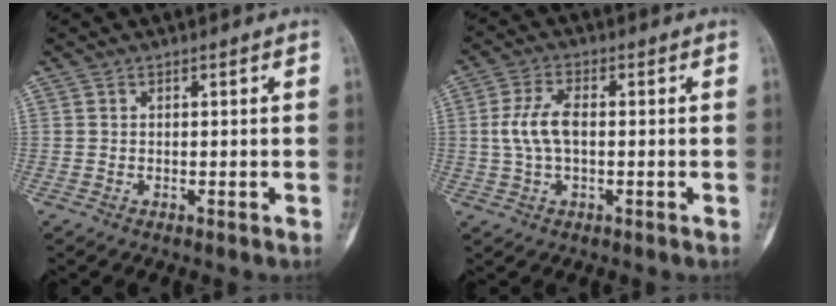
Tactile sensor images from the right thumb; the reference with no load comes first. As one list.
[{"total": 6.5, "force": [0.1, 3.2, 5.6], "torque": [-0.126, 0.014, -0.002]}]